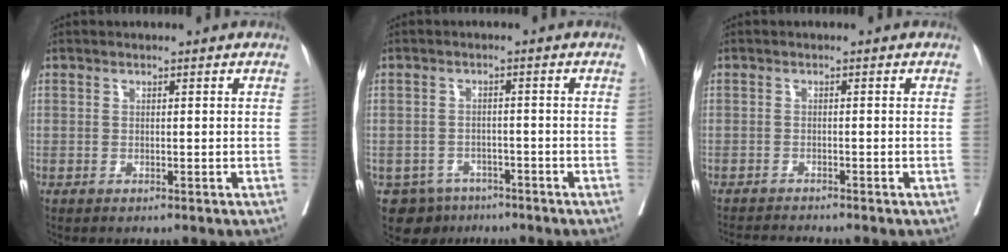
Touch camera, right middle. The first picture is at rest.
{"total": 4.7, "force": [-3.2, 3.4, 0.4], "torque": [0.003, 0.007, -0.045]}
{"total": 3.3, "force": [-3.1, -0.9, 0.5], "torque": [-0.004, -0.015, -0.052]}